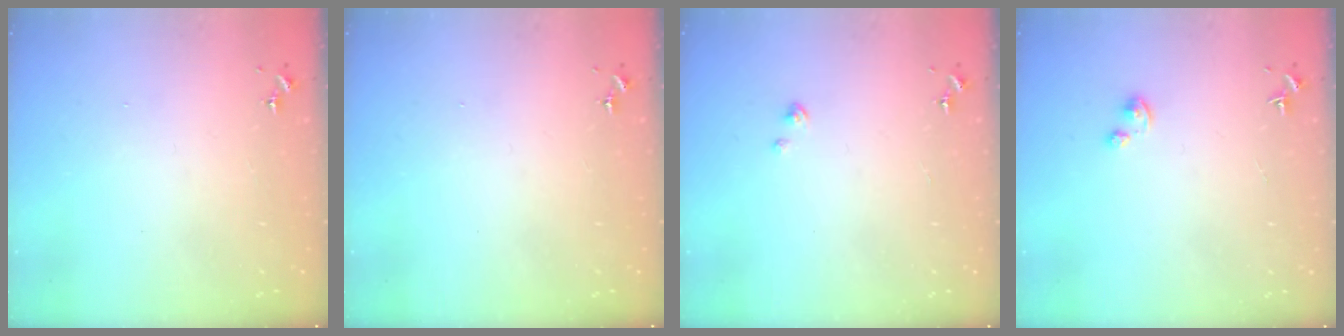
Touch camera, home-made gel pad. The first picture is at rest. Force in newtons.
{"total": 0.0}
{"total": 1.6, "press": 1.6, "slide": 0.2}
{"total": 2.5, "press": 2.5, "slide": 0.2}